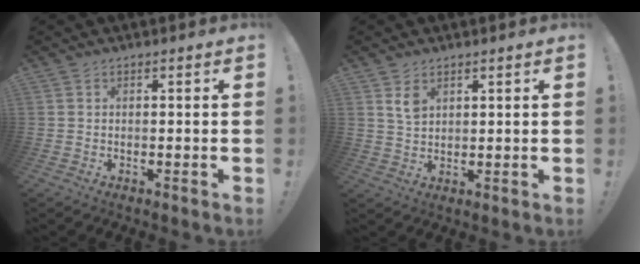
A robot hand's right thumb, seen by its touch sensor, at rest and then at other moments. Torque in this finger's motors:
{"motor_torque": [-0.07, 0.07, 0.04, 0.04, 0.04]}